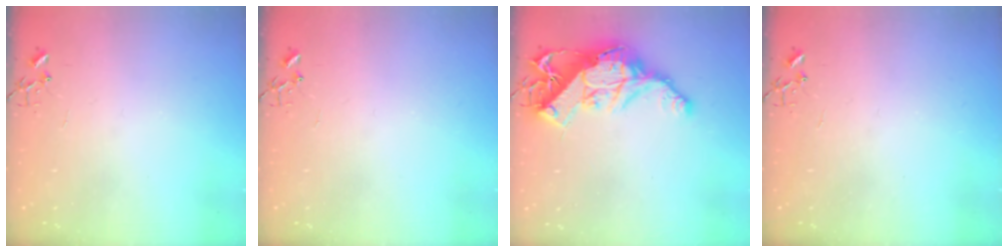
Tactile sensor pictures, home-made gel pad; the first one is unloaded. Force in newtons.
{"total": 0.0}
{"total": 18.1, "press": 18.0, "slide": 1.6}
{"total": 0.0}